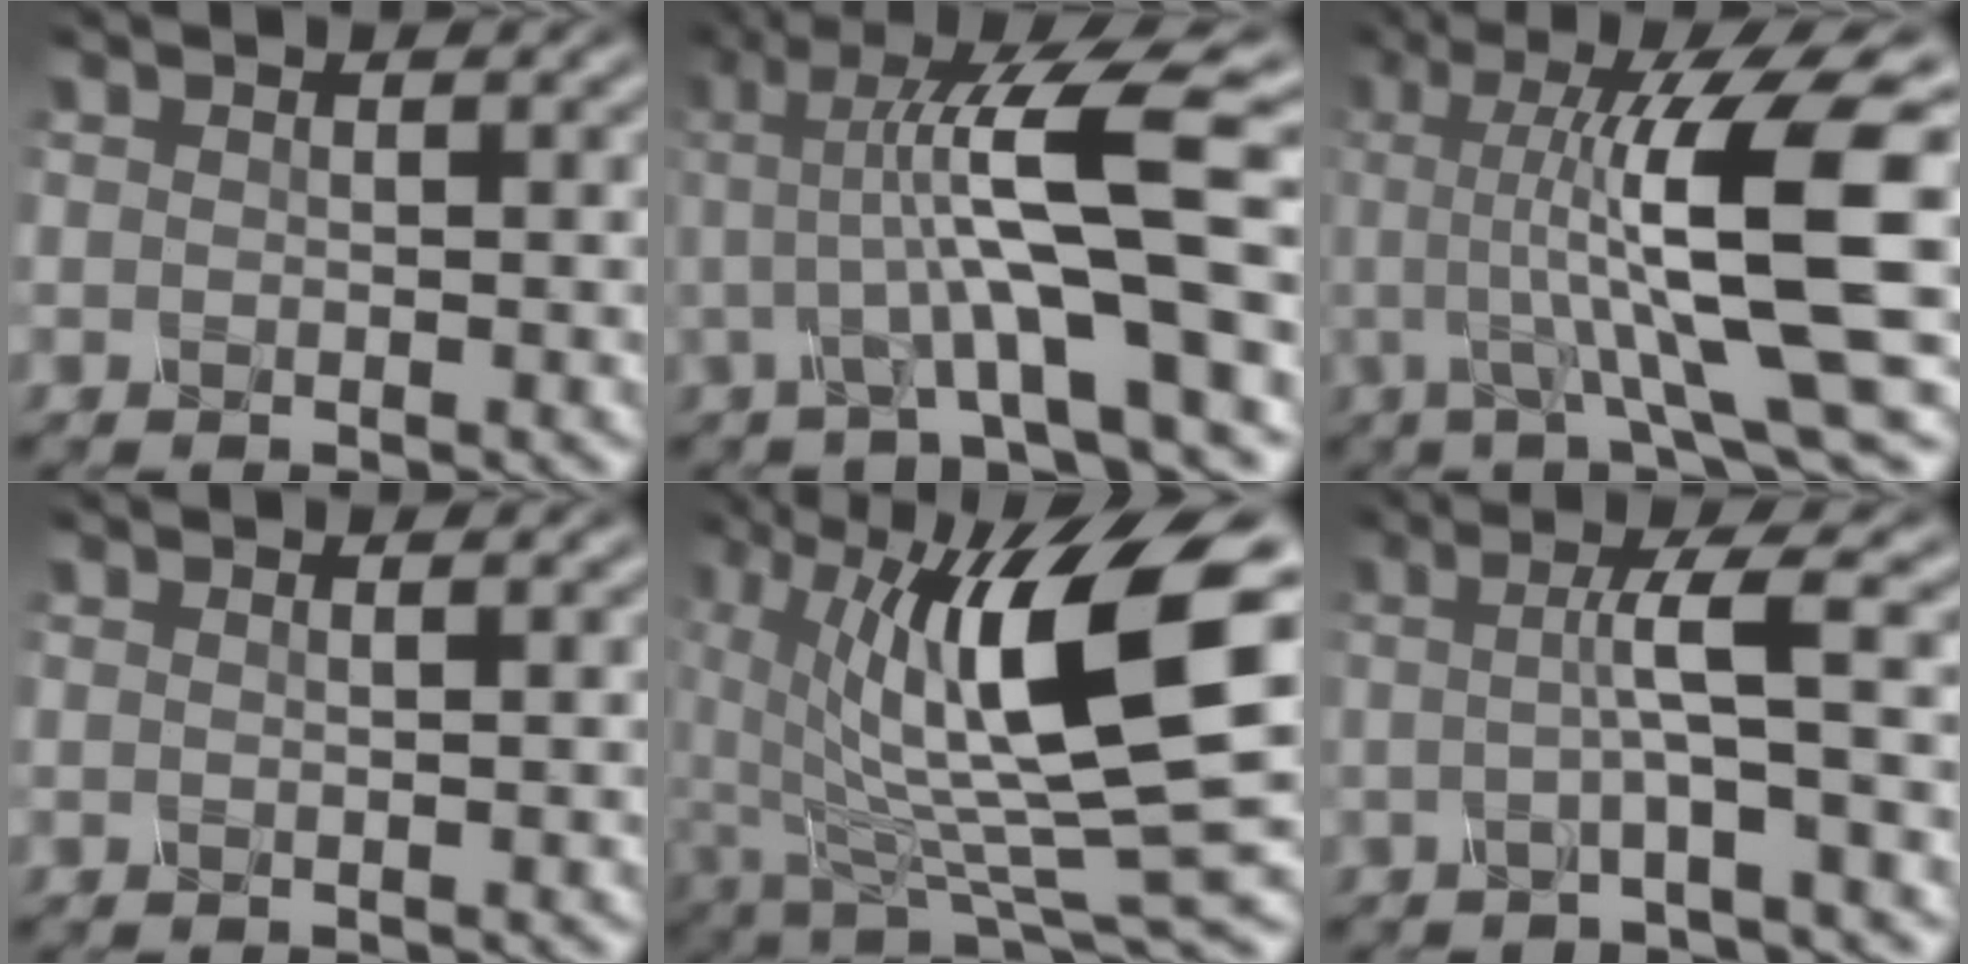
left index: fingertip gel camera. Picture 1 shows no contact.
{"total": 9.9, "force": [0.6, 1.3, 9.8], "torque": [-0.153, 0.008, 0.010]}
{"total": 12.4, "force": [0.5, 2.3, 12.2], "torque": [-0.181, 0.010, 0.013]}
{"total": 1.5, "force": [0.7, 0.7, 1.1], "torque": [0.001, 0.001, -0.012]}
{"total": 13.1, "force": [2.0, 3.9, 12.4], "torque": [-0.225, -0.016, 0.042]}
{"total": 3.8, "force": [-0.1, 0.2, 3.8], "torque": [-0.067, 0.001, -0.006]}